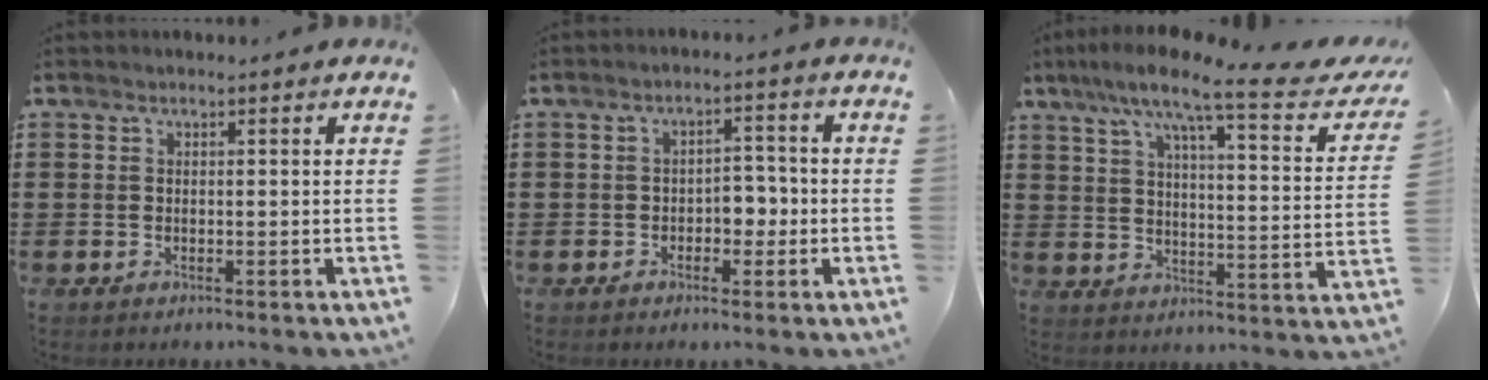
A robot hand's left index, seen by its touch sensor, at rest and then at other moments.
{"total": 3.7, "force": [-1.3, 2.4, 2.5], "torque": [-0.042, 0.004, -0.031]}
{"total": 10.5, "force": [7.7, 0.8, 7.1], "torque": [-0.142, -0.046, 0.115]}